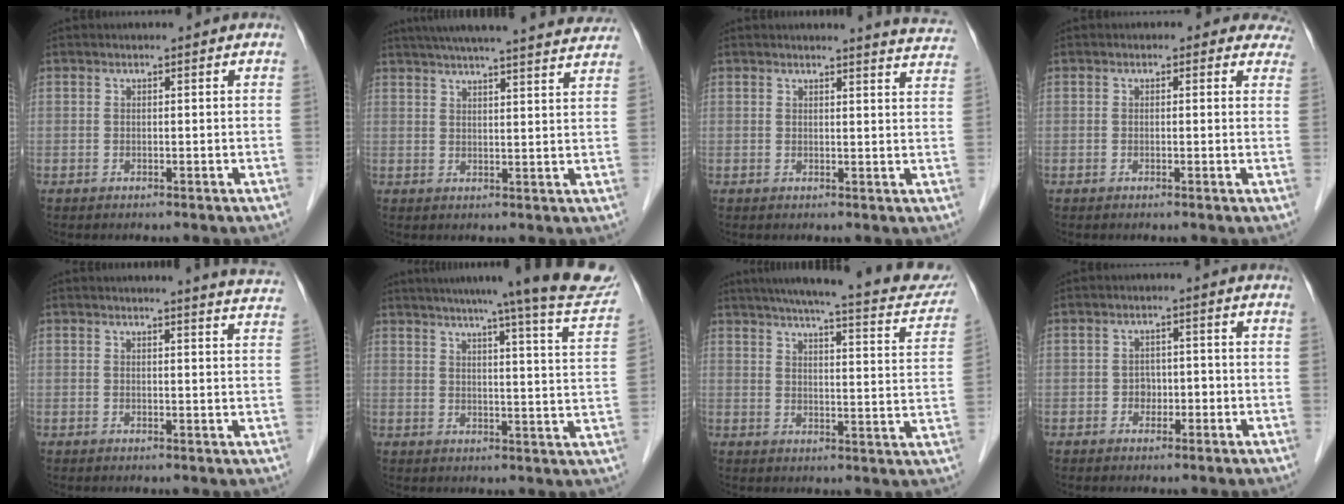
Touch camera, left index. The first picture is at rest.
{"total": 24.8, "force": [22.7, 1.5, 10.0], "torque": [-0.159, -0.005, 0.285]}
{"total": 7.4, "force": [7.3, -0.1, 1.2], "torque": [-0.008, -0.043, 0.057]}
{"total": 3.5, "force": [2.6, 2.4, 0.5], "torque": [0.020, -0.005, 0.003]}
{"total": 8.6, "force": [8.4, -0.4, 2.1], "torque": [-0.019, -0.041, 0.071]}
{"total": 21.9, "force": [19.4, -0.3, 10.1], "torque": [-0.138, -0.053, 0.226]}
{"total": 22.9, "force": [19.5, 3.4, 11.4], "torque": [-0.161, -0.011, 0.234]}
{"total": 2.4, "force": [-1.0, 1.9, 1.1], "torque": [-0.012, 0.007, -0.014]}